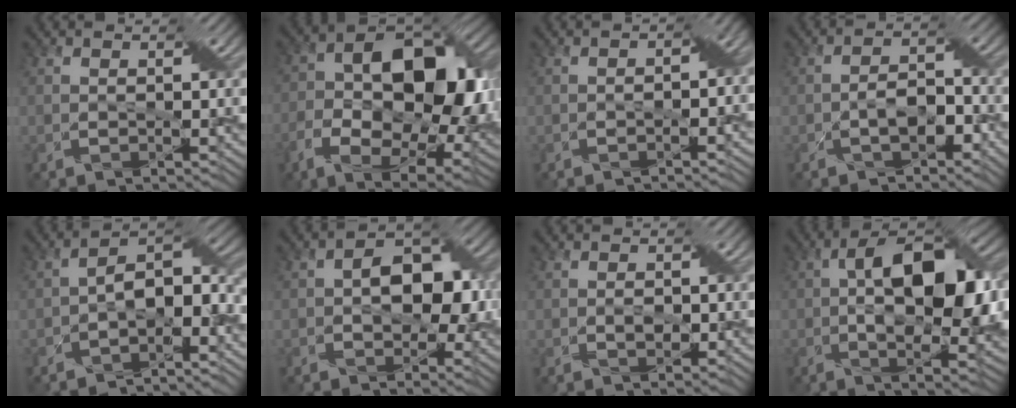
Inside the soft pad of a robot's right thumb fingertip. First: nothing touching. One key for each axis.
{"total": 15.8, "fx": -1.2, "fy": 9.9, "fz": 12.3, "tx": -0.196, "ty": -0.010, "tz": -0.026}
{"total": 4.1, "fx": -0.9, "fy": 2.0, "fz": 3.5, "tx": -0.043, "ty": -0.005, "tz": -0.013}
{"total": 3.9, "fx": -2.2, "fy": 2.2, "fz": 2.5, "tx": -0.037, "ty": 0.006, "tz": -0.042}
{"total": 9.1, "fx": -3.6, "fy": 4.9, "fz": 6.8, "tx": -0.095, "ty": -0.012, "tz": -0.065}
{"total": 8.1, "fx": 0.0, "fy": 5.1, "fz": 6.3, "tx": -0.089, "ty": 0.006, "tz": -0.008}
{"total": 1.3, "fx": -0.4, "fy": 0.8, "fz": 1.0, "tx": -0.016, "ty": -0.002, "tz": -0.008}
{"total": 14.7, "fx": 0.6, "fy": 6.7, "fz": 13.0, "tx": -0.200, "ty": 0.006, "tz": 0.007}